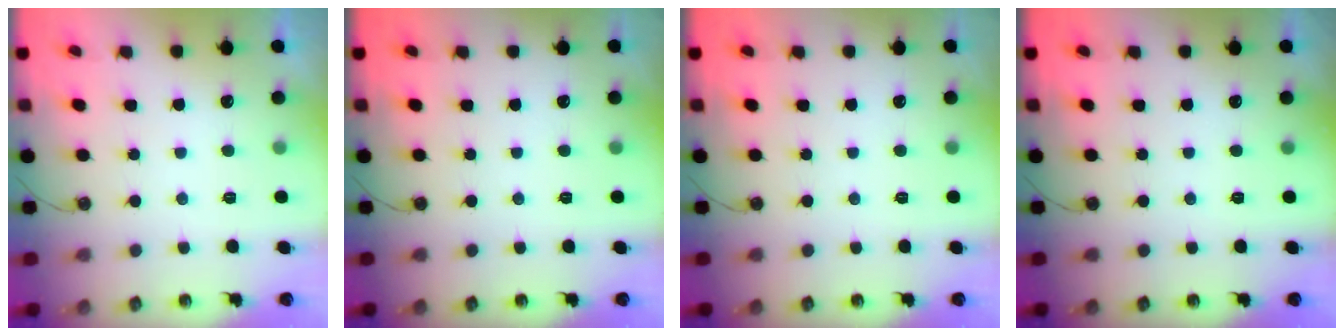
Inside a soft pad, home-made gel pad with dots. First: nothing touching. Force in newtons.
{"total": 0.0}
{"total": 0.0}
{"total": 0.0}